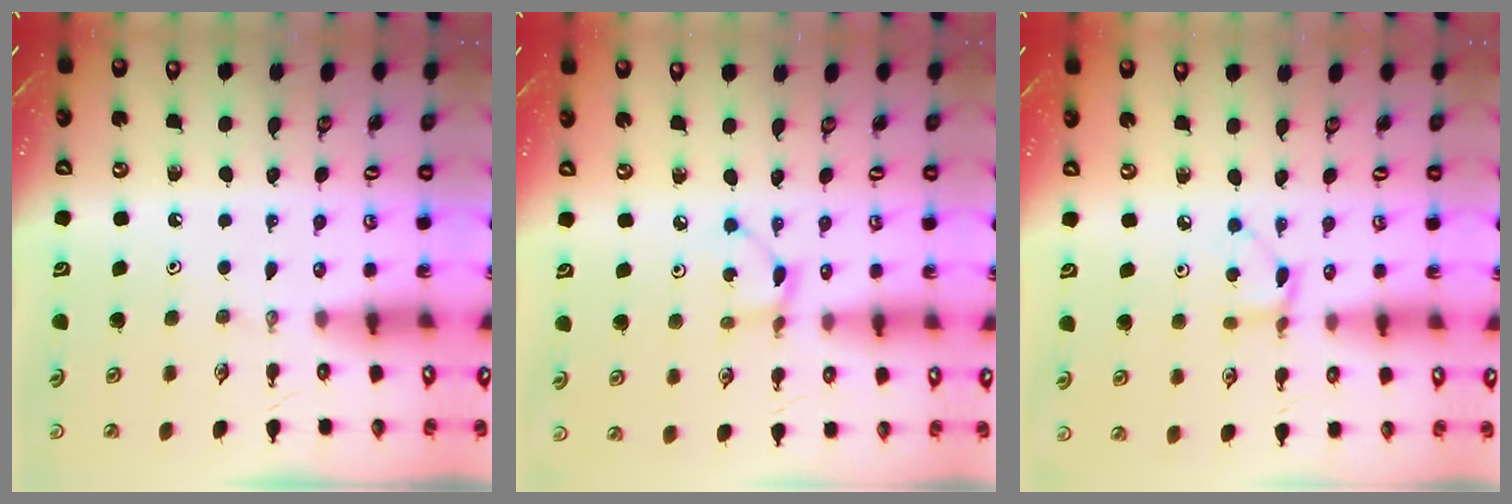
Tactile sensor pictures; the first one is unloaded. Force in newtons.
{"total": 2.8, "press": 2.8, "slide": 0.1}
{"total": 4.5, "press": 4.4, "slide": 0.5}